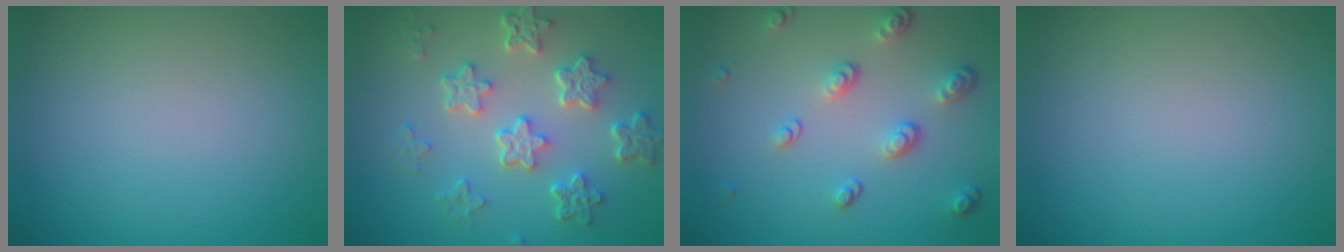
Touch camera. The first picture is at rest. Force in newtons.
{"total": 5.4, "press": 4.1, "slide": 3.5}
{"total": 3.4, "press": 2.6, "slide": 2.2}
{"total": 0.0}